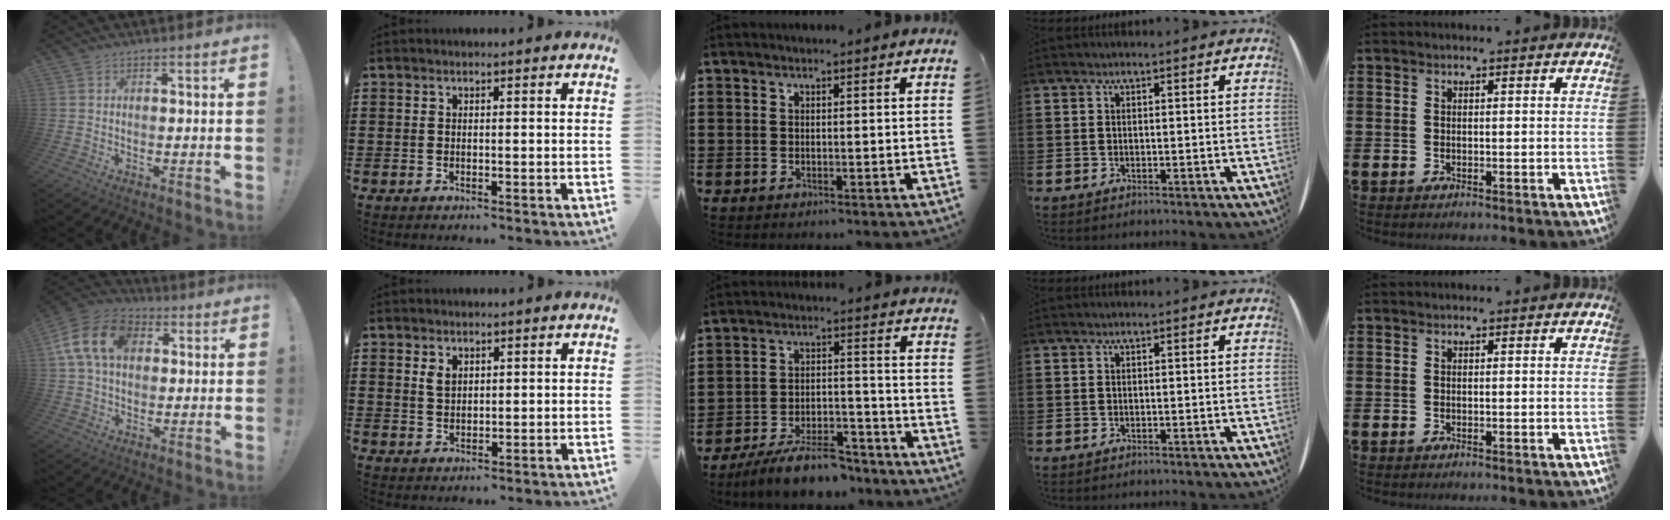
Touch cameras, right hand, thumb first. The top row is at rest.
{"thumb": {"total": 15.7, "force": [4.4, 11.2, 10.1], "torque": [-0.181, 0.005, 0.086]}, "index": {"total": 2.1, "force": [1.1, 1.2, 1.4], "torque": [-0.030, 0.004, 0.020]}, "middle": {"total": 8.8, "force": [-7.7, 2.1, 3.9], "torque": [-0.061, 0.021, -0.141]}}